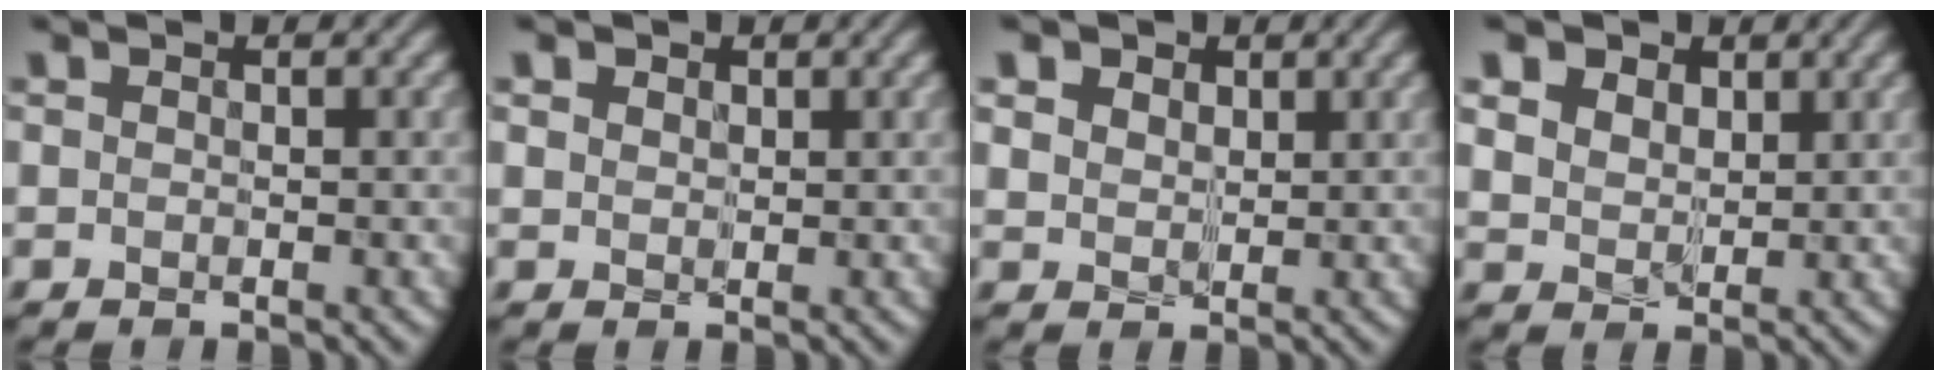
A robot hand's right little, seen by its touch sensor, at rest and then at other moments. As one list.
[{"total": 1.3, "force": [0.7, 1.0, 0.4], "torque": [-0.016, -0.004, 0.017]}, {"total": 3.1, "force": [1.8, 2.2, 1.3], "torque": [-0.044, 0.002, 0.030]}, {"total": 4.8, "force": [2.8, 3.3, 2.2], "torque": [-0.075, 0.002, 0.048]}]